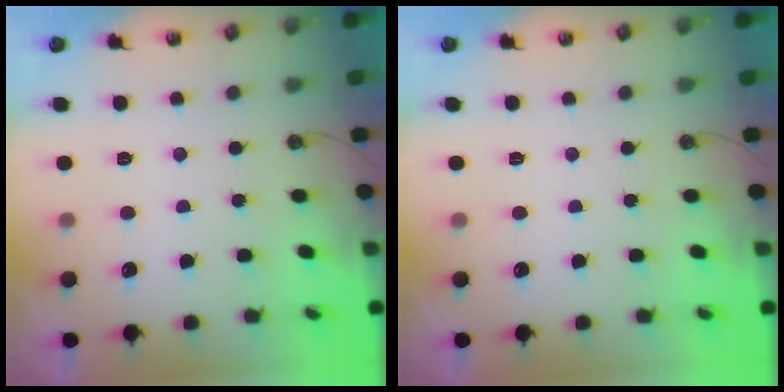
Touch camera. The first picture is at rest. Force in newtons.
{"total": 0.0}